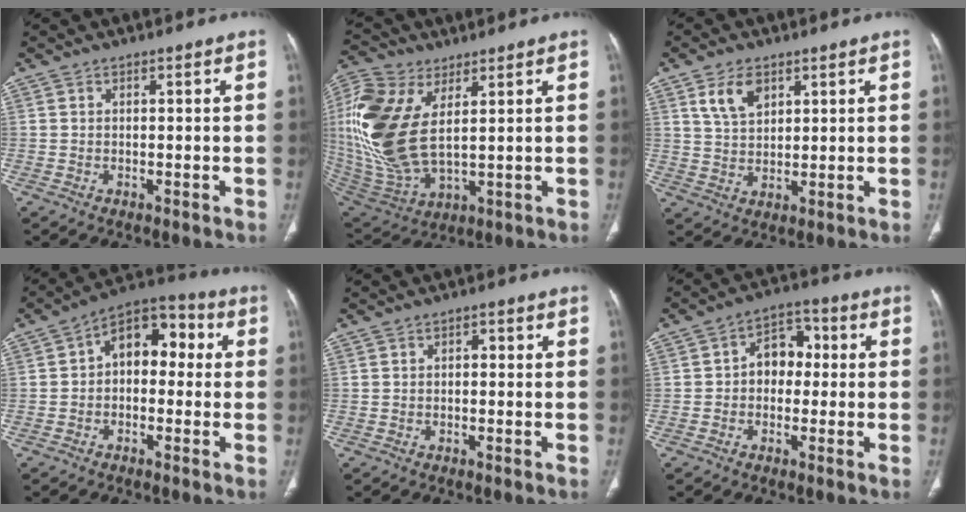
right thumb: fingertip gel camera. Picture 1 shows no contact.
{"total": 21.1, "force": [5.3, 11.1, 17.2], "torque": [-0.402, -0.026, 0.109]}
{"total": 6.2, "force": [3.2, 3.7, 3.9], "torque": [-0.059, -0.016, 0.065]}
{"total": 11.1, "force": [1.1, 7.2, 8.4], "torque": [-0.086, 0.038, -0.001]}
{"total": 1.6, "force": [0.2, 1.0, 1.2], "torque": [-0.015, 0.006, 0.000]}
{"total": 7.7, "force": [0.2, 5.7, 5.1], "torque": [-0.043, 0.028, -0.009]}